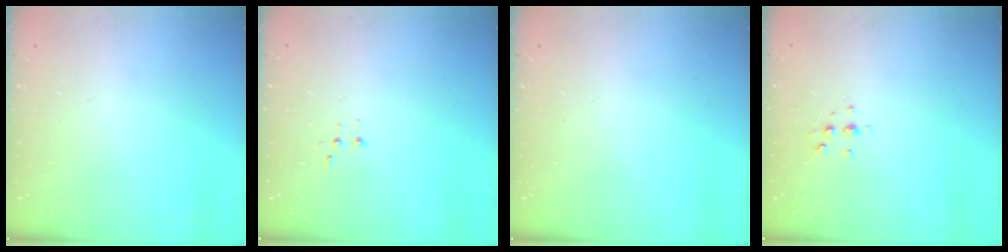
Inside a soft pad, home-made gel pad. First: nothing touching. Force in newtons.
{"total": 2.7, "press": 2.7, "slide": 0.5}
{"total": 0.0}
{"total": 5.2, "press": 5.1, "slide": 0.9}